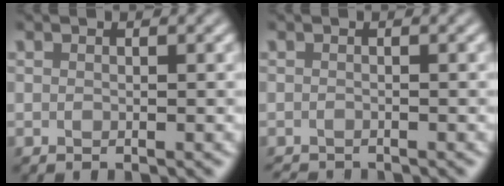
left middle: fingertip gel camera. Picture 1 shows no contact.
{"total": 1.3, "force": [-1.3, 0.1, 0.1], "torque": [0.005, -0.006, -0.020]}